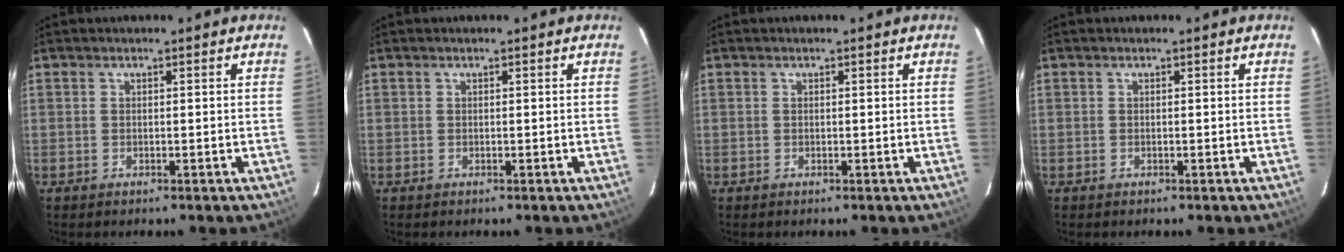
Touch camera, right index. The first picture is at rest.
{"total": 0.0}
{"total": 0.0}
{"total": 0.0}